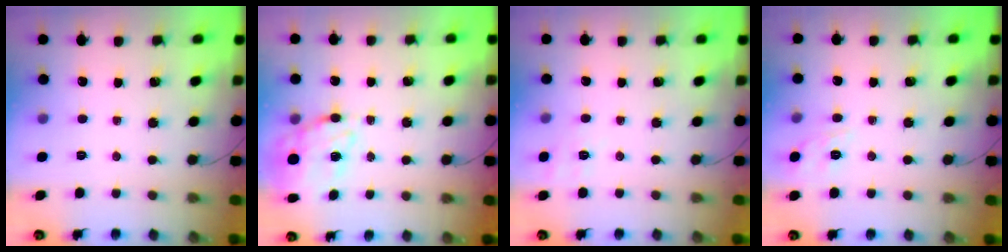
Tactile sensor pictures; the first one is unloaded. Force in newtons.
{"total": 16.4, "press": 15.9, "slide": 3.9}
{"total": 5.8, "press": 5.5, "slide": 1.9}
{"total": 2.3, "press": 2.0, "slide": 1.3}